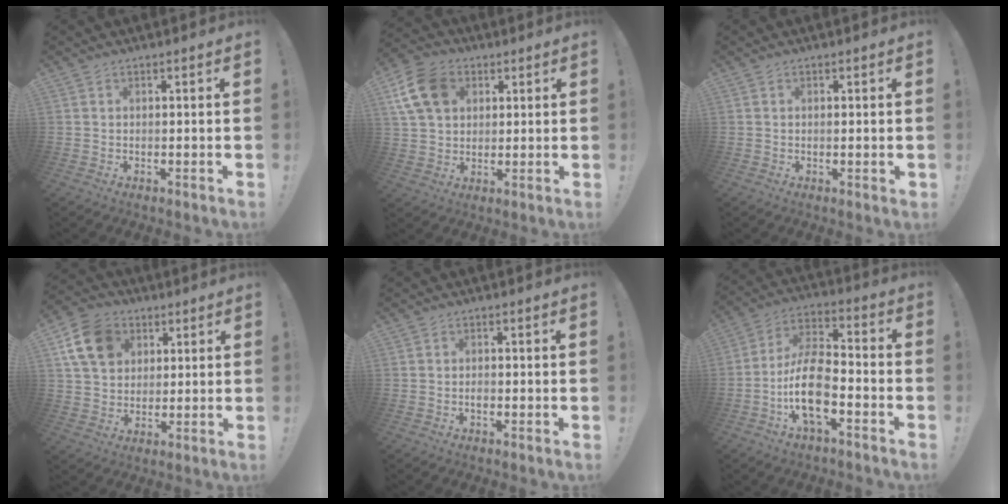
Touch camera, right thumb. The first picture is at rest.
{"total": 13.2, "force": [4.8, 9.9, 7.2], "torque": [-0.130, -0.012, 0.098]}
{"total": 0.8, "force": [0.1, 0.1, 0.8], "torque": [-0.003, -0.005, 0.000]}
{"total": 14.0, "force": [5.4, 11.0, 6.9], "torque": [-0.101, -0.015, 0.111]}
{"total": 1.3, "force": [-0.8, 0.7, 0.7], "torque": [-0.005, -0.001, -0.016]}
{"total": 15.8, "force": [-6.2, 7.5, 12.5], "torque": [-0.237, 0.032, -0.105]}